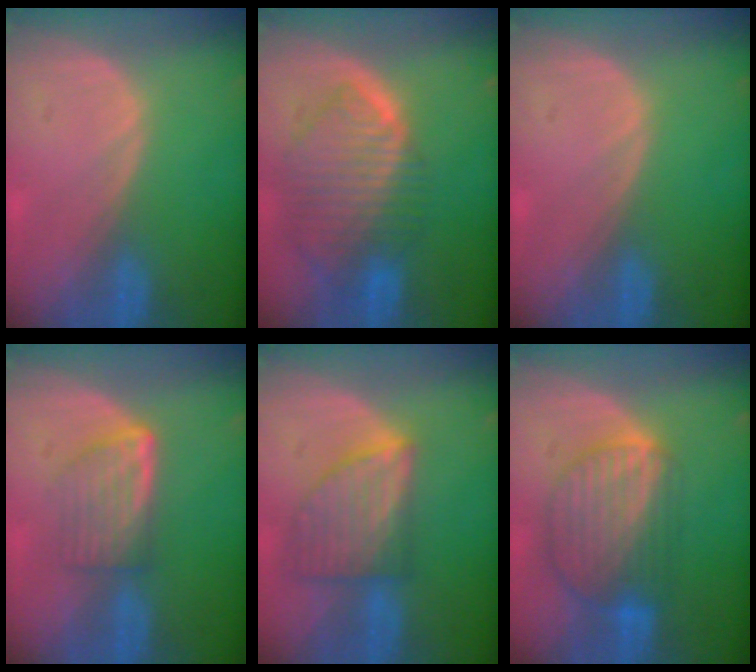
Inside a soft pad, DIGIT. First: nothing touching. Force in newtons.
{"total": 9.9, "press": 8.4, "slide": 5.2}
{"total": 0.0}
{"total": 5.8, "press": 5.3, "slide": 2.4}
{"total": 7.7, "press": 7.0, "slide": 3.1}
{"total": 8.9, "press": 7.7, "slide": 4.4}